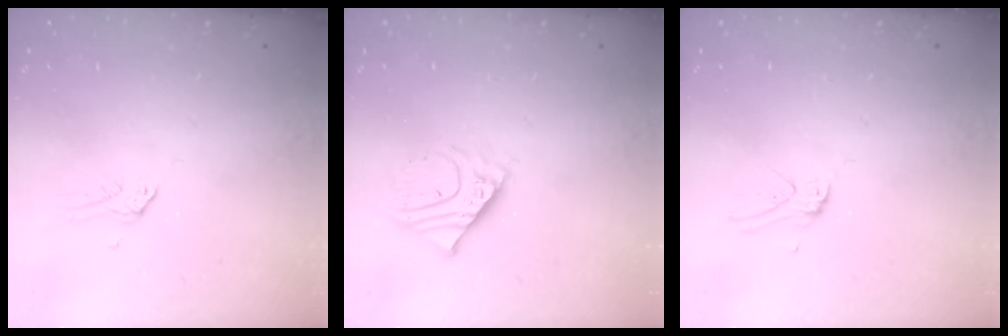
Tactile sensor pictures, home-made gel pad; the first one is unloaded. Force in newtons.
{"total": 7.0, "press": 6.9, "slide": 1.0}
{"total": 2.7, "press": 2.7, "slide": 0.3}